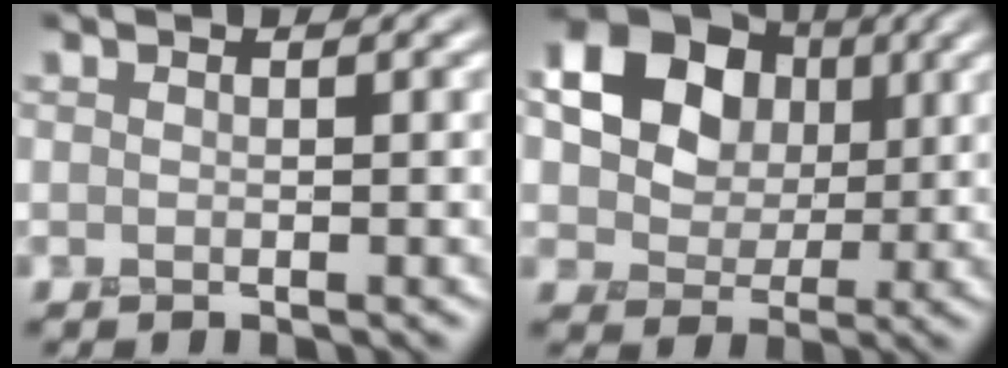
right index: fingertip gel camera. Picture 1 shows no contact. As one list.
[{"total": 14.3, "force": [3.8, 12.1, 6.7], "torque": [-0.156, 0.029, 0.072]}]